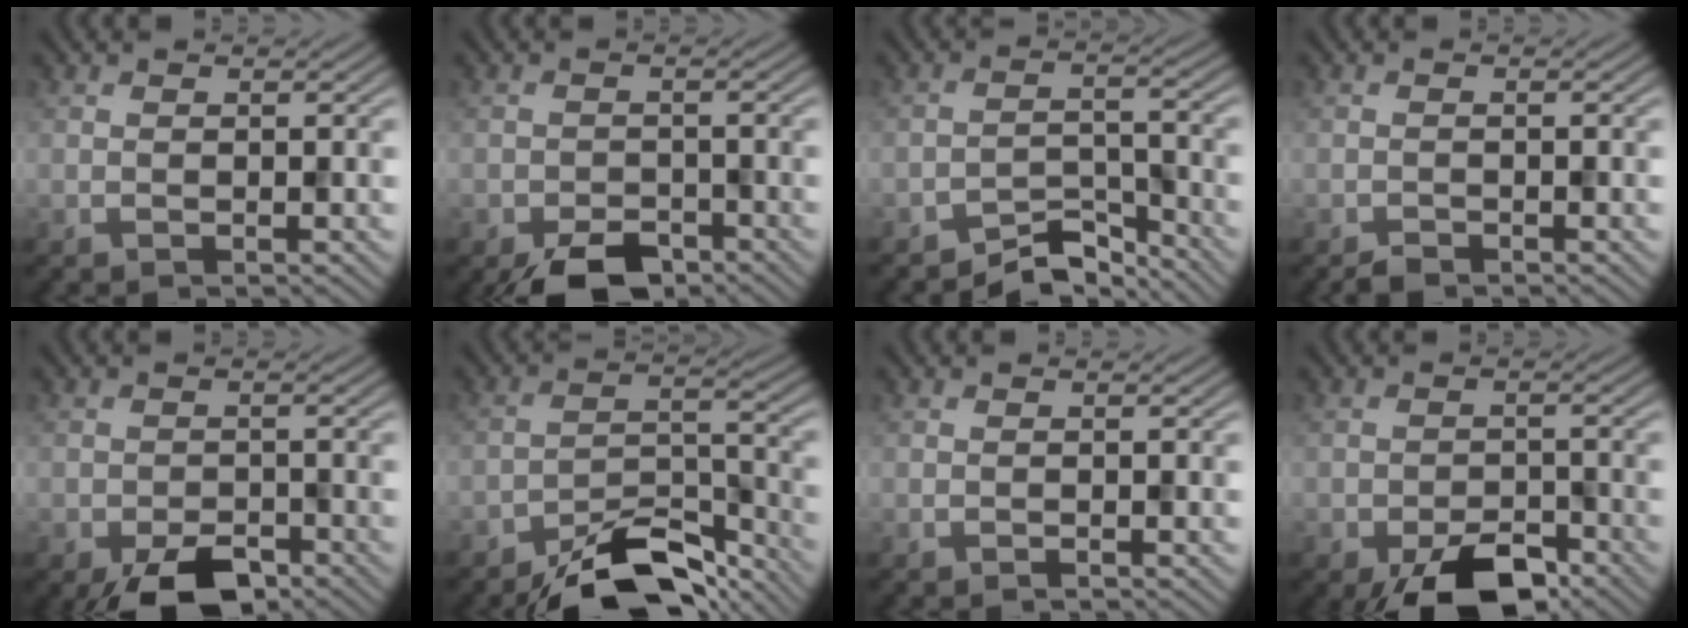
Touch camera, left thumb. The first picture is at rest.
{"total": 5.0, "force": [-3.6, 2.4, 2.4], "torque": [-0.040, -0.005, -0.064]}
{"total": 5.0, "force": [-4.5, 1.3, 1.6], "torque": [-0.024, 0.007, -0.084]}
{"total": 1.1, "force": [-1.0, 0.3, 0.3], "torque": [-0.008, 0.001, -0.019]}
{"total": 5.7, "force": [-3.9, 2.8, 3.2], "torque": [-0.050, -0.008, -0.062]}
{"total": 9.6, "force": [-7.7, 3.2, 4.9], "torque": [-0.074, 0.008, -0.141]}
{"total": 0.0}
{"total": 7.2, "force": [-4.8, 3.3, 4.2], "torque": [-0.064, -0.007, -0.077]}